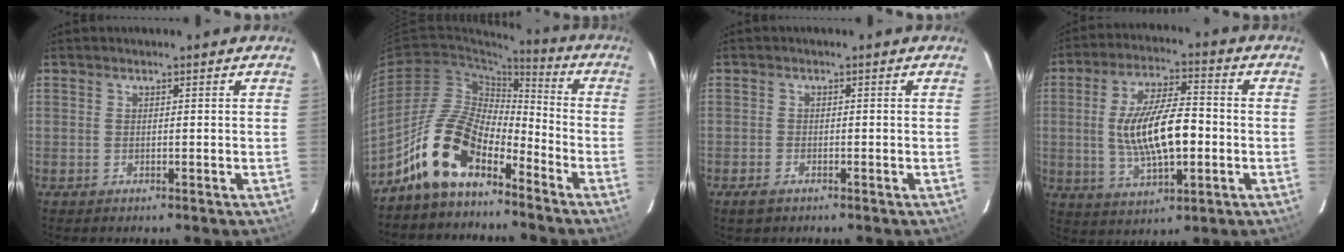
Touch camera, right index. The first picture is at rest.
{"total": 13.5, "force": [-9.3, 5.8, 7.9], "torque": [-0.153, 0.019, -0.184]}
{"total": 2.2, "force": [-1.6, 1.1, 1.0], "torque": [-0.025, -0.004, -0.030]}
{"total": 13.9, "force": [-1.3, 5.1, 12.9], "torque": [-0.245, -0.001, -0.015]}